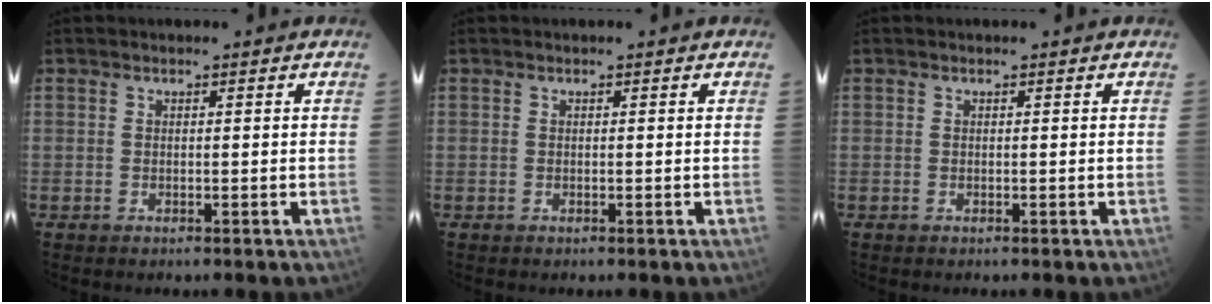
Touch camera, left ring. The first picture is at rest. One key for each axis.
{"total": 0.0}
{"total": 0.0}